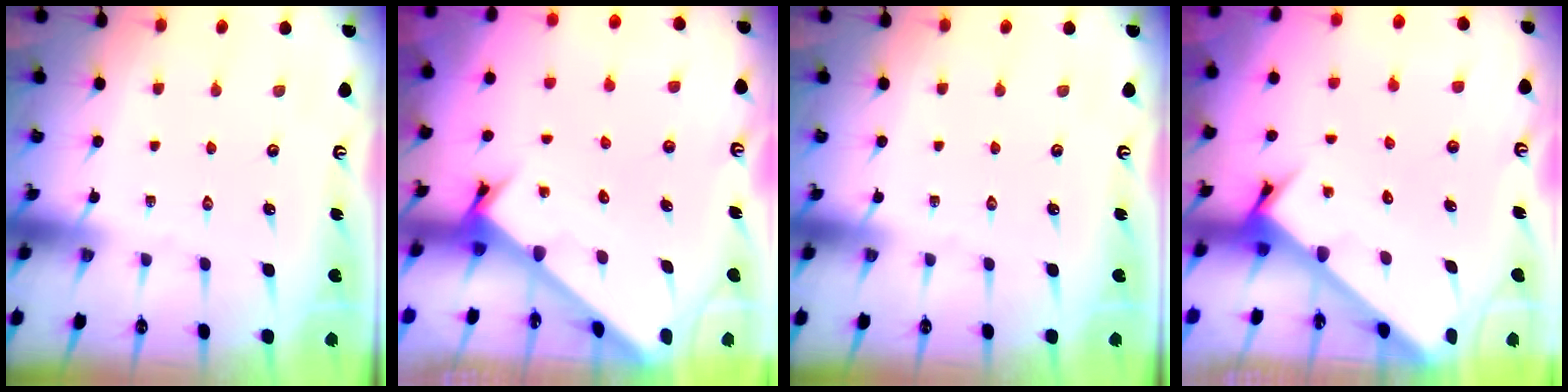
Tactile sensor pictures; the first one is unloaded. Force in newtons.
{"total": 2.1, "press": 2.1, "slide": 0.1}
{"total": 0.0}
{"total": 3.5, "press": 3.5, "slide": 0.2}